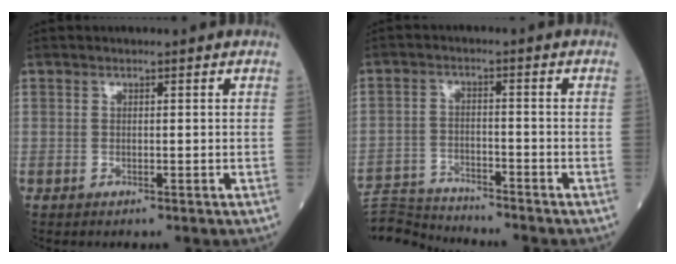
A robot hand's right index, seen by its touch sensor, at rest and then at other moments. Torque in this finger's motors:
{"motor_torque": [-0.45, -0.84, 0.37, 0.11]}